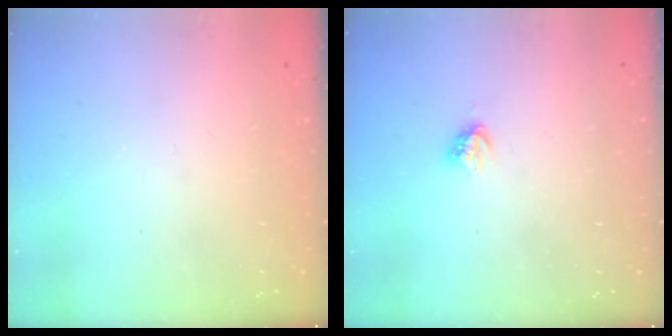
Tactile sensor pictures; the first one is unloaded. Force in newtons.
{"total": 4.0, "press": 3.9, "slide": 0.5}